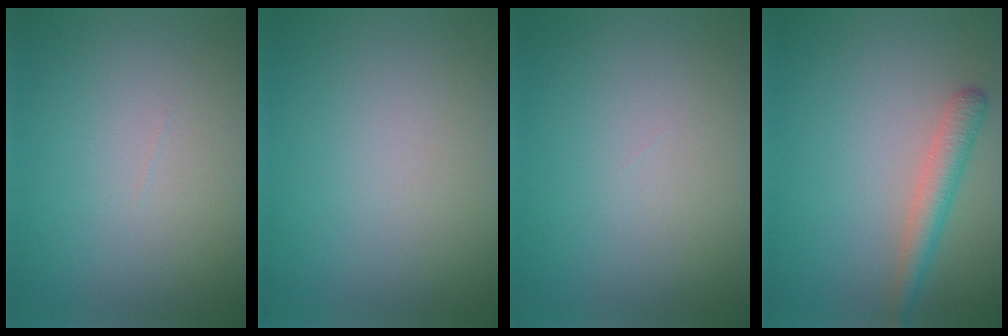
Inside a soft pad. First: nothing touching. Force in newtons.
{"total": 0.0}
{"total": 0.0}
{"total": 2.8, "press": 2.8, "slide": 0.2}